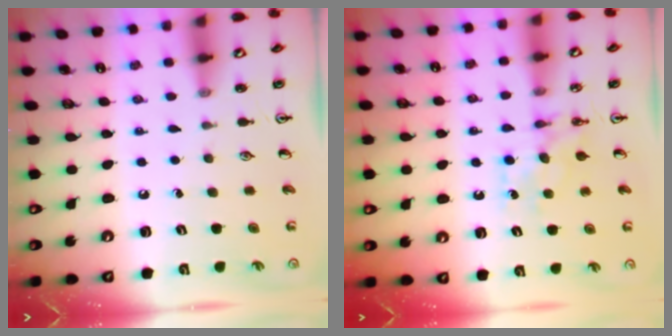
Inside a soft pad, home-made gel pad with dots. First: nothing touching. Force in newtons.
{"total": 7.0, "press": 6.9, "slide": 0.5}